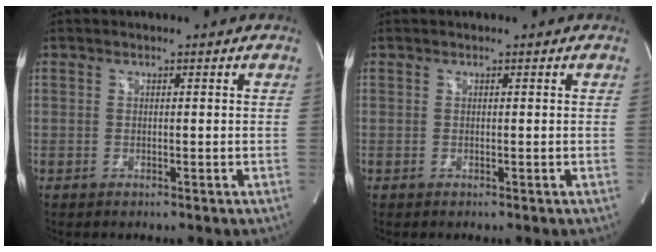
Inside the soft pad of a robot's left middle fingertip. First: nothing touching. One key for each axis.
{"total": 0.0}